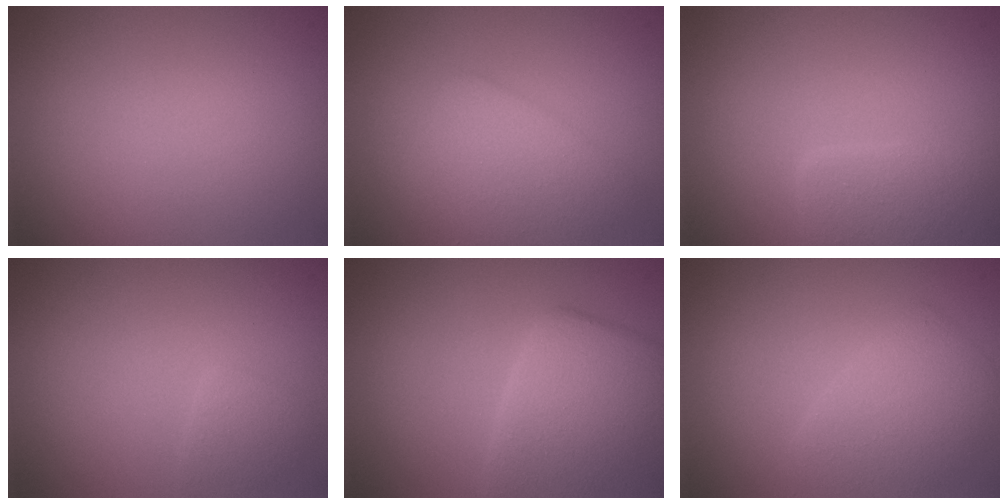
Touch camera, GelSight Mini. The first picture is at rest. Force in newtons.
{"total": 3.4, "press": 3.4, "slide": 0.0}
{"total": 2.8, "press": 2.8, "slide": 0.2}
{"total": 1.3, "press": 1.3, "slide": 0.1}
{"total": 6.1, "press": 6.1, "slide": 0.2}
{"total": 2.9, "press": 2.9, "slide": 0.1}